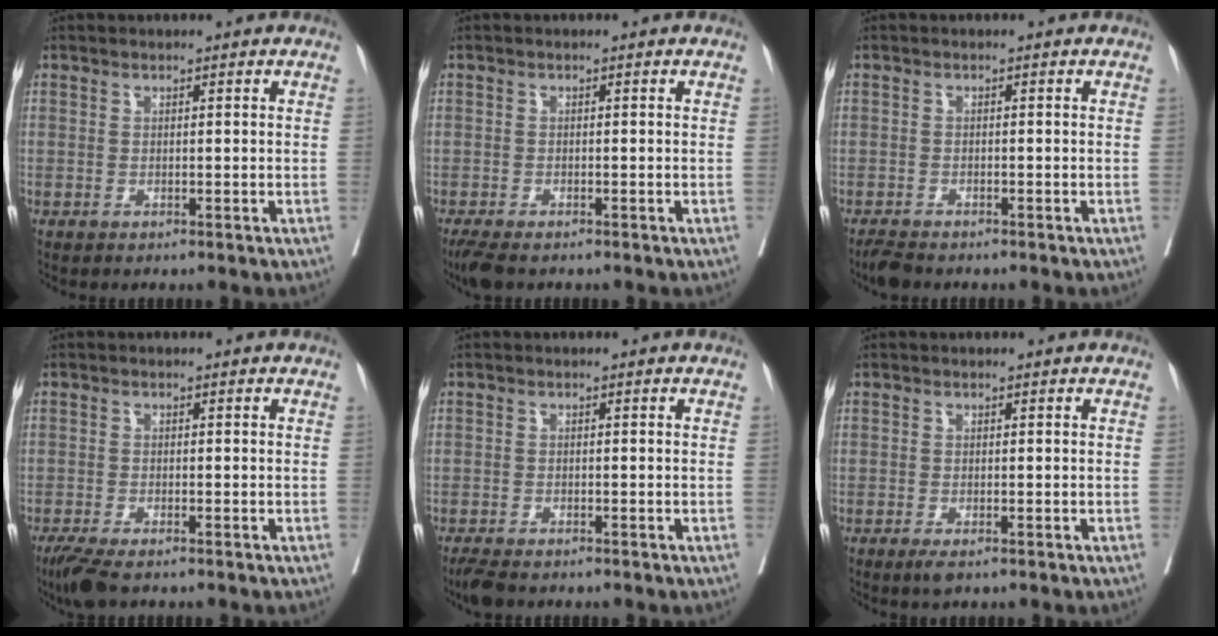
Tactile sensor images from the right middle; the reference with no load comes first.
{"total": 3.9, "force": [-3.0, 1.1, 2.2], "torque": [-0.043, -0.013, -0.049]}
{"total": 2.3, "force": [-2.1, 0.5, 0.8], "torque": [-0.019, -0.008, -0.036]}
{"total": 4.1, "force": [-3.1, 0.8, 2.6], "torque": [-0.048, -0.012, -0.054]}
{"total": 3.0, "force": [-2.5, 0.7, 1.5], "torque": [-0.030, -0.010, -0.041]}
{"total": 1.6, "force": [-1.0, 0.4, 1.2], "torque": [-0.021, -0.006, -0.014]}